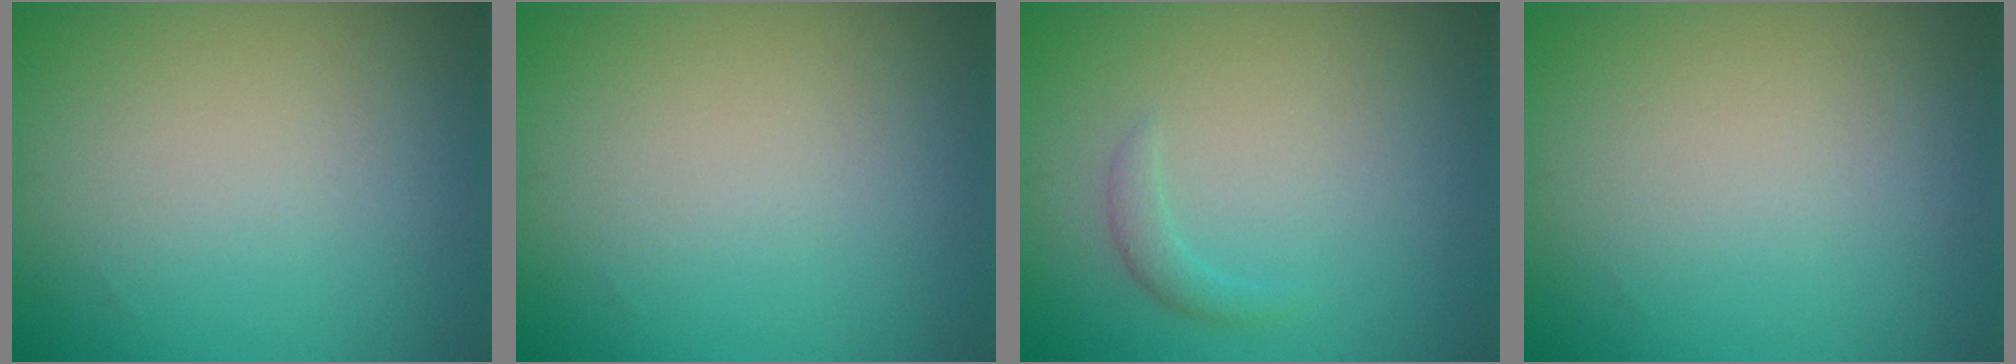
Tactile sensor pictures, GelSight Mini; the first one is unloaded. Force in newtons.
{"total": 0.0}
{"total": 1.0, "press": 1.0, "slide": 0.0}
{"total": 0.0}